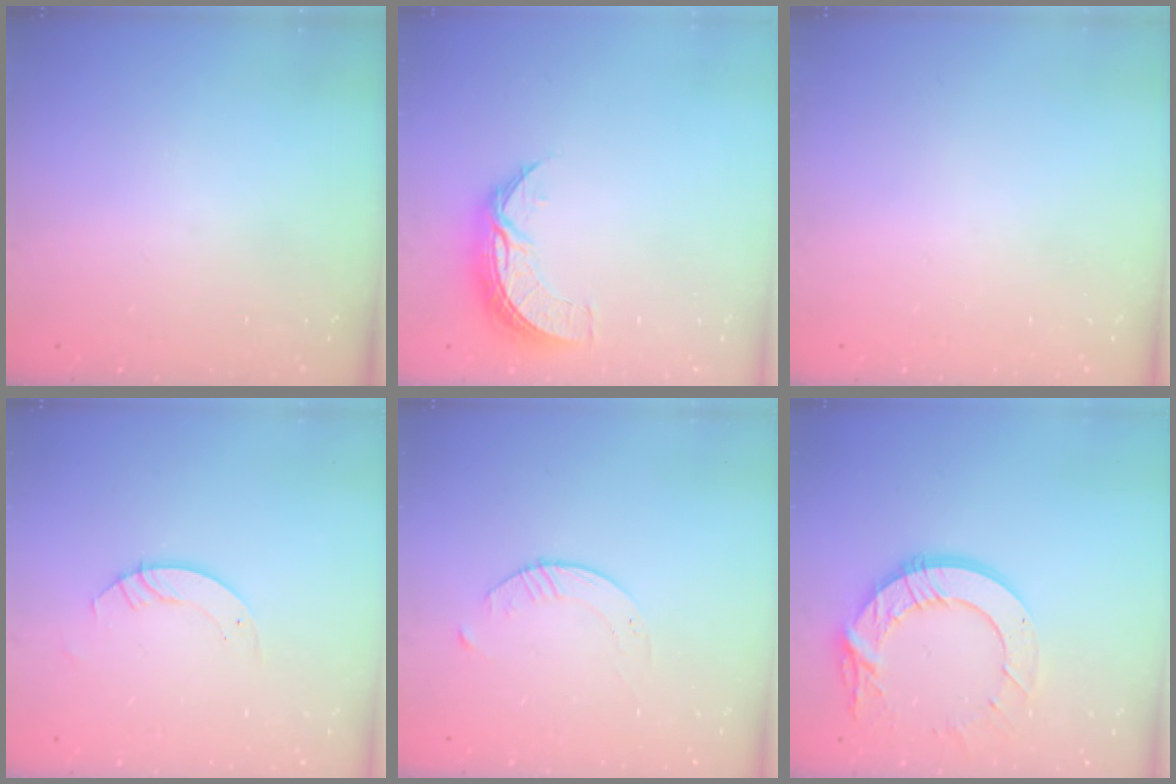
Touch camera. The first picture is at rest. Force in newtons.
{"total": 8.4, "press": 8.4, "slide": 0.2}
{"total": 0.0}
{"total": 3.5, "press": 3.5, "slide": 0.3}
{"total": 3.9, "press": 3.9, "slide": 0.4}
{"total": 14.5, "press": 14.5, "slide": 1.3}